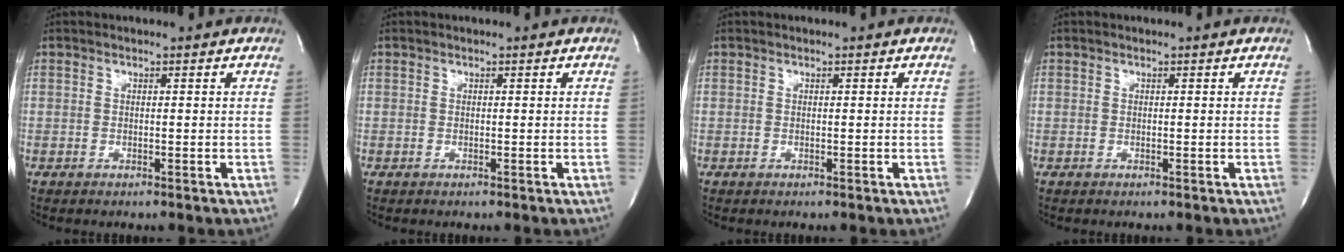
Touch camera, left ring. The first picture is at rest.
{"total": 0.0}
{"total": 0.0}
{"total": 0.0}